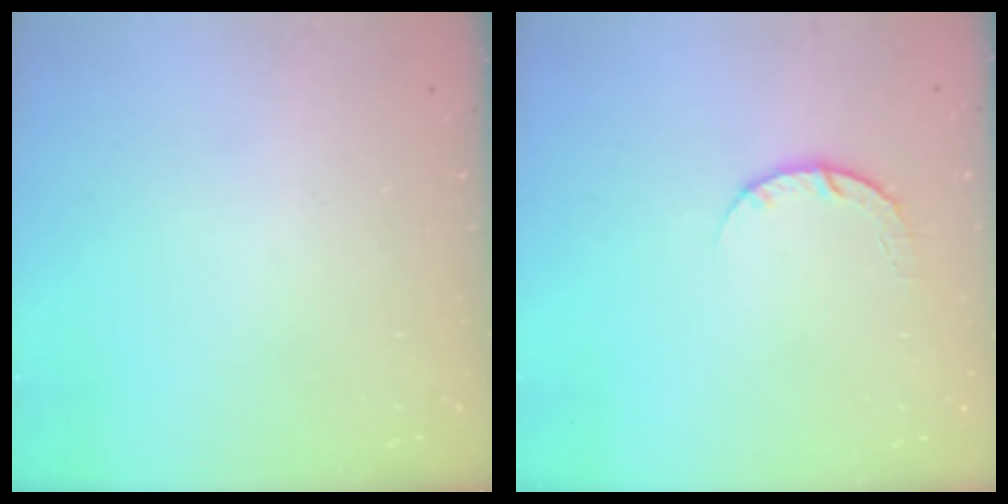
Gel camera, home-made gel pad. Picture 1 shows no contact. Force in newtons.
{"total": 4.8, "press": 4.8, "slide": 0.6}